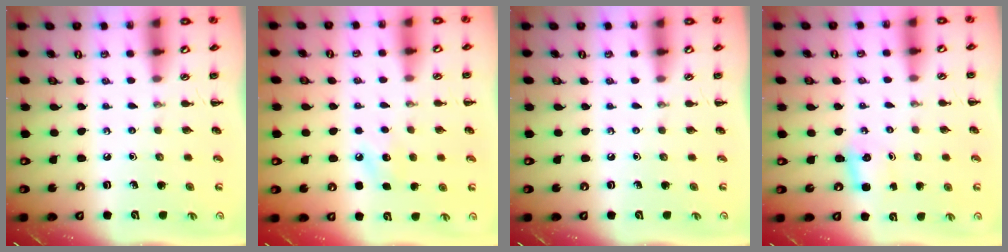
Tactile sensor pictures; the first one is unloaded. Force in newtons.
{"total": 7.0, "press": 6.8, "slide": 1.8}
{"total": 0.0}
{"total": 2.8, "press": 2.7, "slide": 0.9}